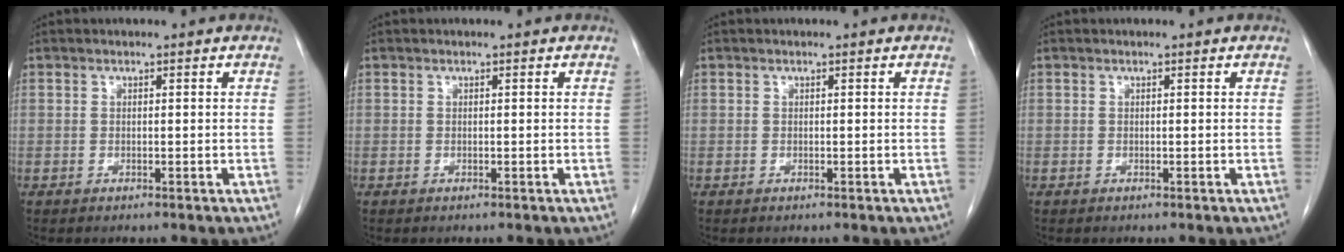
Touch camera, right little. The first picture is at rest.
{"total": 0.0}
{"total": 0.0}
{"total": 0.0}